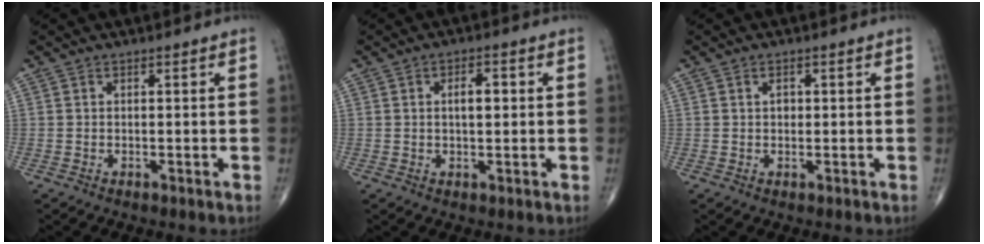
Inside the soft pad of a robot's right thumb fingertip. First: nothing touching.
{"total": 3.8, "force": [0.6, 1.7, 3.3], "torque": [-0.047, 0.002, 0.007]}
{"total": 1.4, "force": [0.3, 1.0, 0.9], "torque": [-0.010, 0.001, 0.005]}